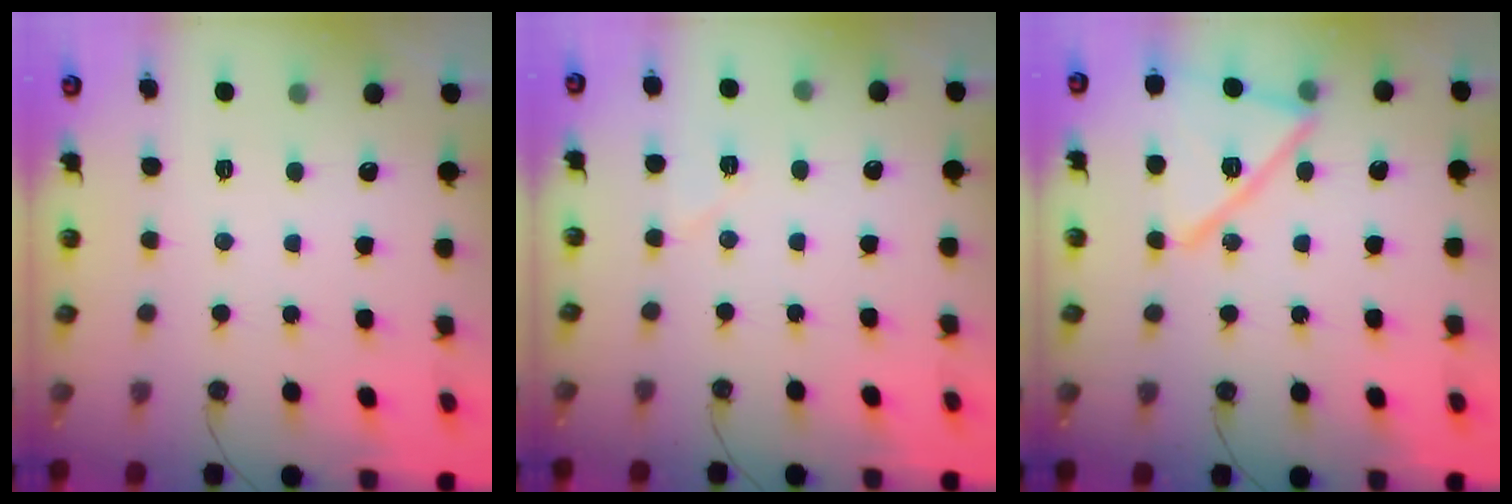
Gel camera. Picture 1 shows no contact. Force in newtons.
{"total": 5.8, "press": 5.5, "slide": 2.1}
{"total": 16.5, "press": 16.5, "slide": 0.6}